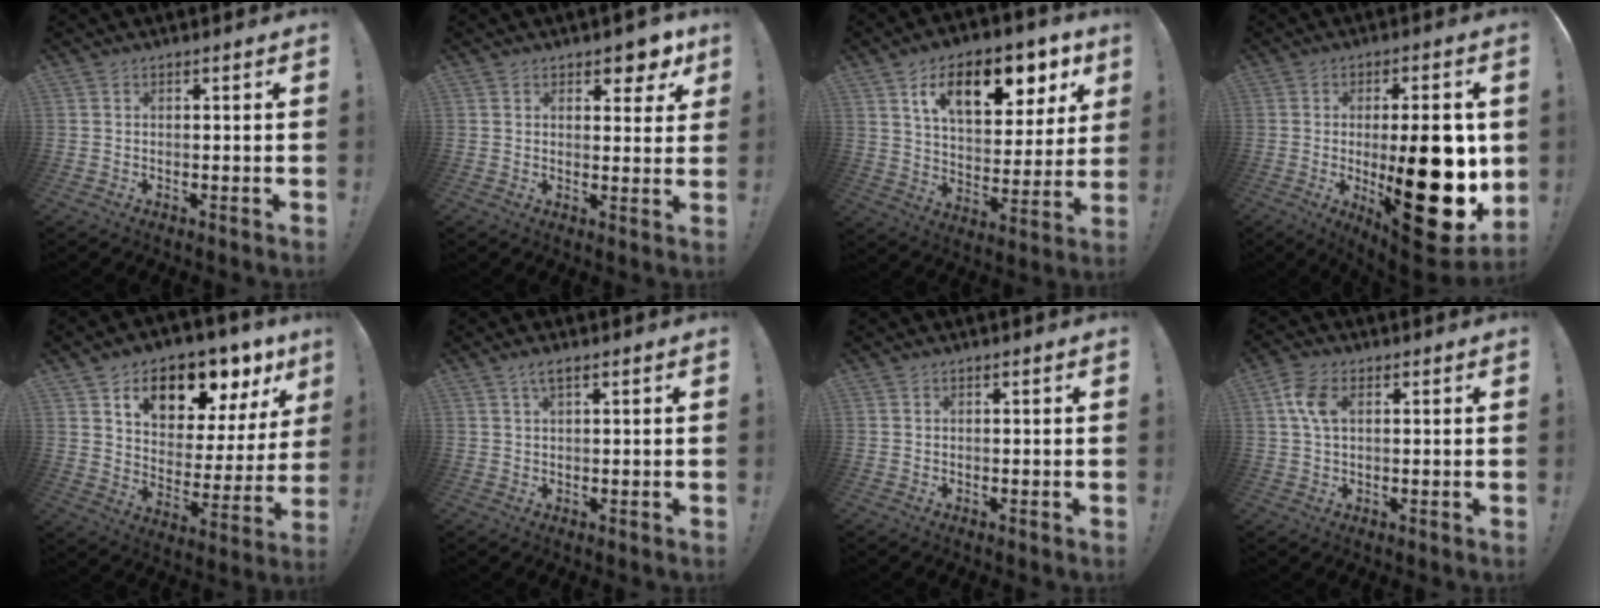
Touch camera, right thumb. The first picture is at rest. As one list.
[{"total": 6.2, "force": [4.4, 3.2, 3.0], "torque": [-0.018, -0.033, 0.074]}, {"total": 16.7, "force": [8.6, 8.6, 11.5], "torque": [-0.166, -0.040, 0.141]}, {"total": 27.8, "force": [-2.3, 10.2, 25.8], "torque": [-0.368, -0.020, -0.017]}, {"total": 13.7, "force": [9.0, 7.1, 7.4], "torque": [-0.099, -0.066, 0.151]}, {"total": 2.1, "force": [1.2, 0.4, 1.7], "torque": [-0.037, 0.000, 0.021]}, {"total": 0.0}, {"total": 6.5, "force": [1.8, 3.6, 5.1], "torque": [-0.110, 0.004, 0.033]}]